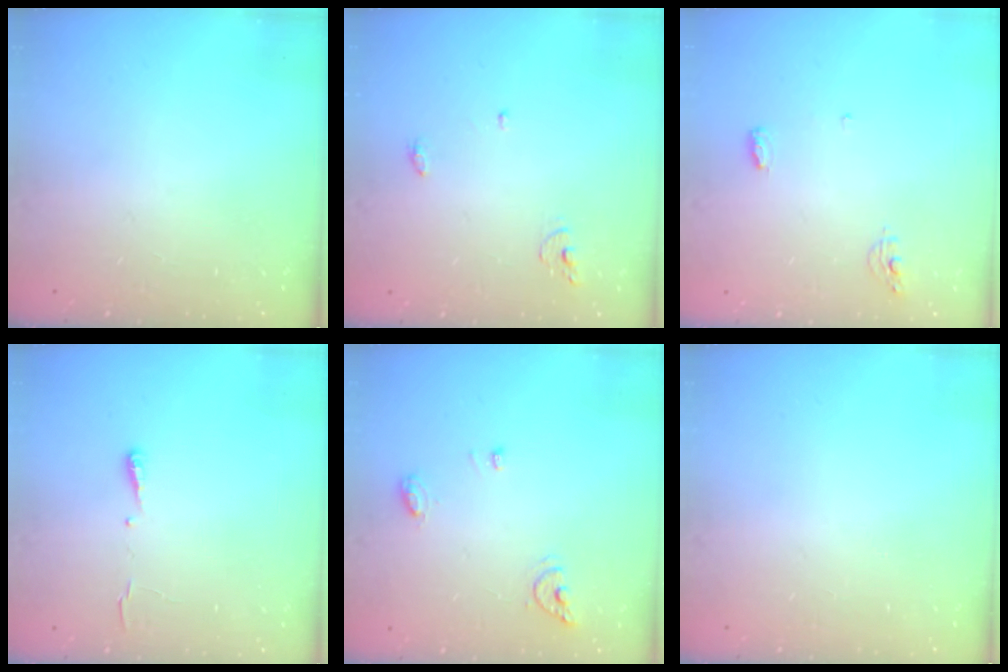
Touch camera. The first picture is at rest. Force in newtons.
{"total": 3.9, "press": 3.9, "slide": 0.2}
{"total": 5.7, "press": 5.3, "slide": 1.9}
{"total": 4.4, "press": 4.3, "slide": 0.7}
{"total": 6.1, "press": 6.1, "slide": 0.6}
{"total": 0.0}